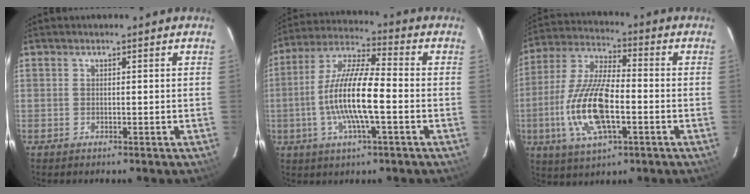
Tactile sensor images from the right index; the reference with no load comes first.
{"total": 13.7, "force": [-2.8, 2.6, 13.1], "torque": [-0.262, 0.000, -0.060]}
{"total": 16.2, "force": [-4.1, 6.0, 14.5], "torque": [-0.308, -0.005, -0.078]}